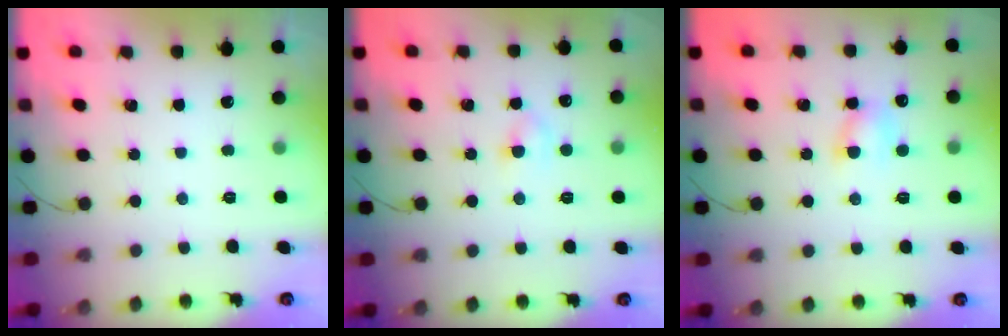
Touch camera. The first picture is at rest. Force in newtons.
{"total": 2.8, "press": 2.6, "slide": 1.0}
{"total": 5.4, "press": 5.2, "slide": 1.5}